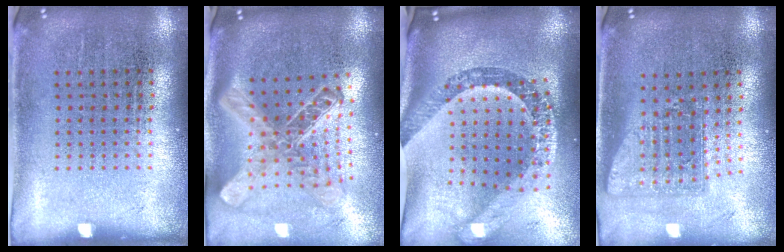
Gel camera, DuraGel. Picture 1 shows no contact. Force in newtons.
{"total": 2.6, "press": 1.9, "slide": 1.8}
{"total": 3.6, "press": 2.6, "slide": 2.5}
{"total": 1.6, "press": 1.2, "slide": 1.0}